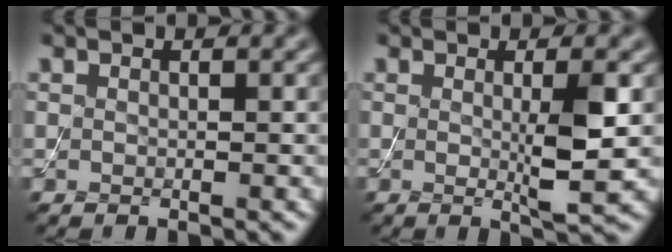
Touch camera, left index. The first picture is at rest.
{"total": 3.7, "force": [0.1, 0.4, 3.7], "torque": [-0.061, -0.009, 0.003]}